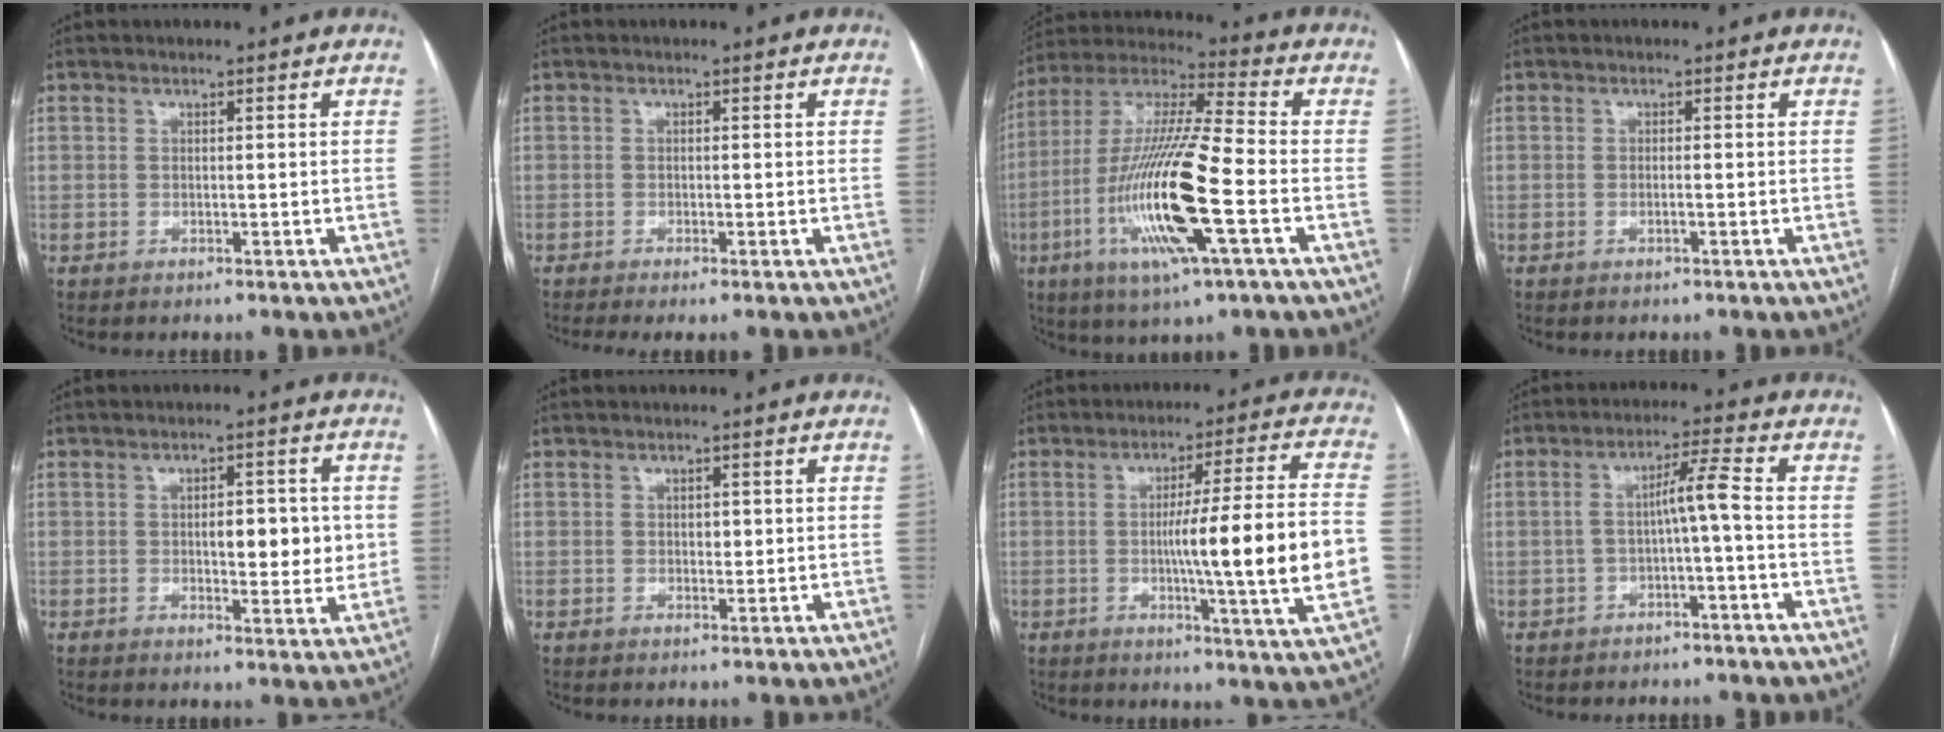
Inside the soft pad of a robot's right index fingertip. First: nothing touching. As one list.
[{"total": 1.8, "force": [-1.0, 0.2, 1.5], "torque": [-0.030, -0.005, -0.019]}, {"total": 19.2, "force": [-5.5, 1.4, 18.3], "torque": [-0.381, -0.015, -0.103]}, {"total": 0.7, "force": [-0.2, 0.0, 0.6], "torque": [-0.013, 0.002, -0.002]}, {"total": 7.0, "force": [0.4, 2.7, 6.5], "torque": [-0.084, 0.001, 0.009]}, {"total": 1.3, "force": [0.2, 0.8, 0.9], "torque": [-0.011, 0.001, 0.004]}, {"total": 17.0, "force": [-1.9, -1.0, 16.9], "torque": [-0.249, -0.002, -0.034]}, {"total": 4.8, "force": [-1.1, -0.3, 4.7], "torque": [-0.080, 0.024, -0.014]}]